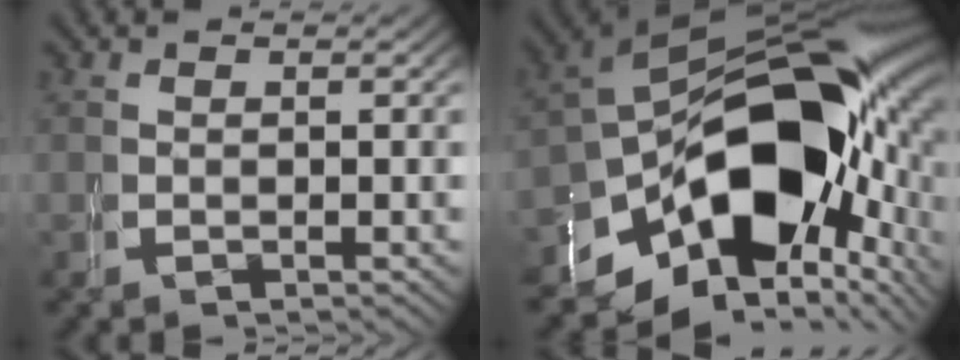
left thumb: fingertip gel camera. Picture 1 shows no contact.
{"total": 23.4, "force": [-1.1, 14.7, 18.2], "torque": [-0.275, -0.036, -0.016]}